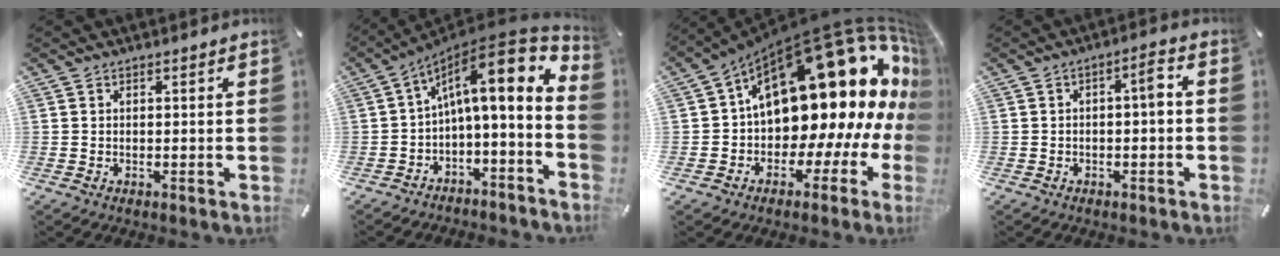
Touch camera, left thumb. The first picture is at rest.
{"total": 14.3, "force": [5.5, 4.5, 12.4], "torque": [-0.177, -0.050, 0.088]}
{"total": 28.7, "force": [9.4, 15.4, 22.3], "torque": [-0.320, -0.120, 0.182]}
{"total": 4.2, "force": [-0.7, 1.4, 3.9], "torque": [-0.062, 0.014, -0.019]}